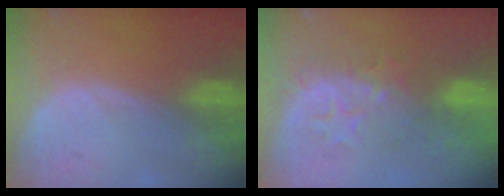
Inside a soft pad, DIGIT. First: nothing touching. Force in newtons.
{"total": 8.3, "press": 7.8, "slide": 3.0}